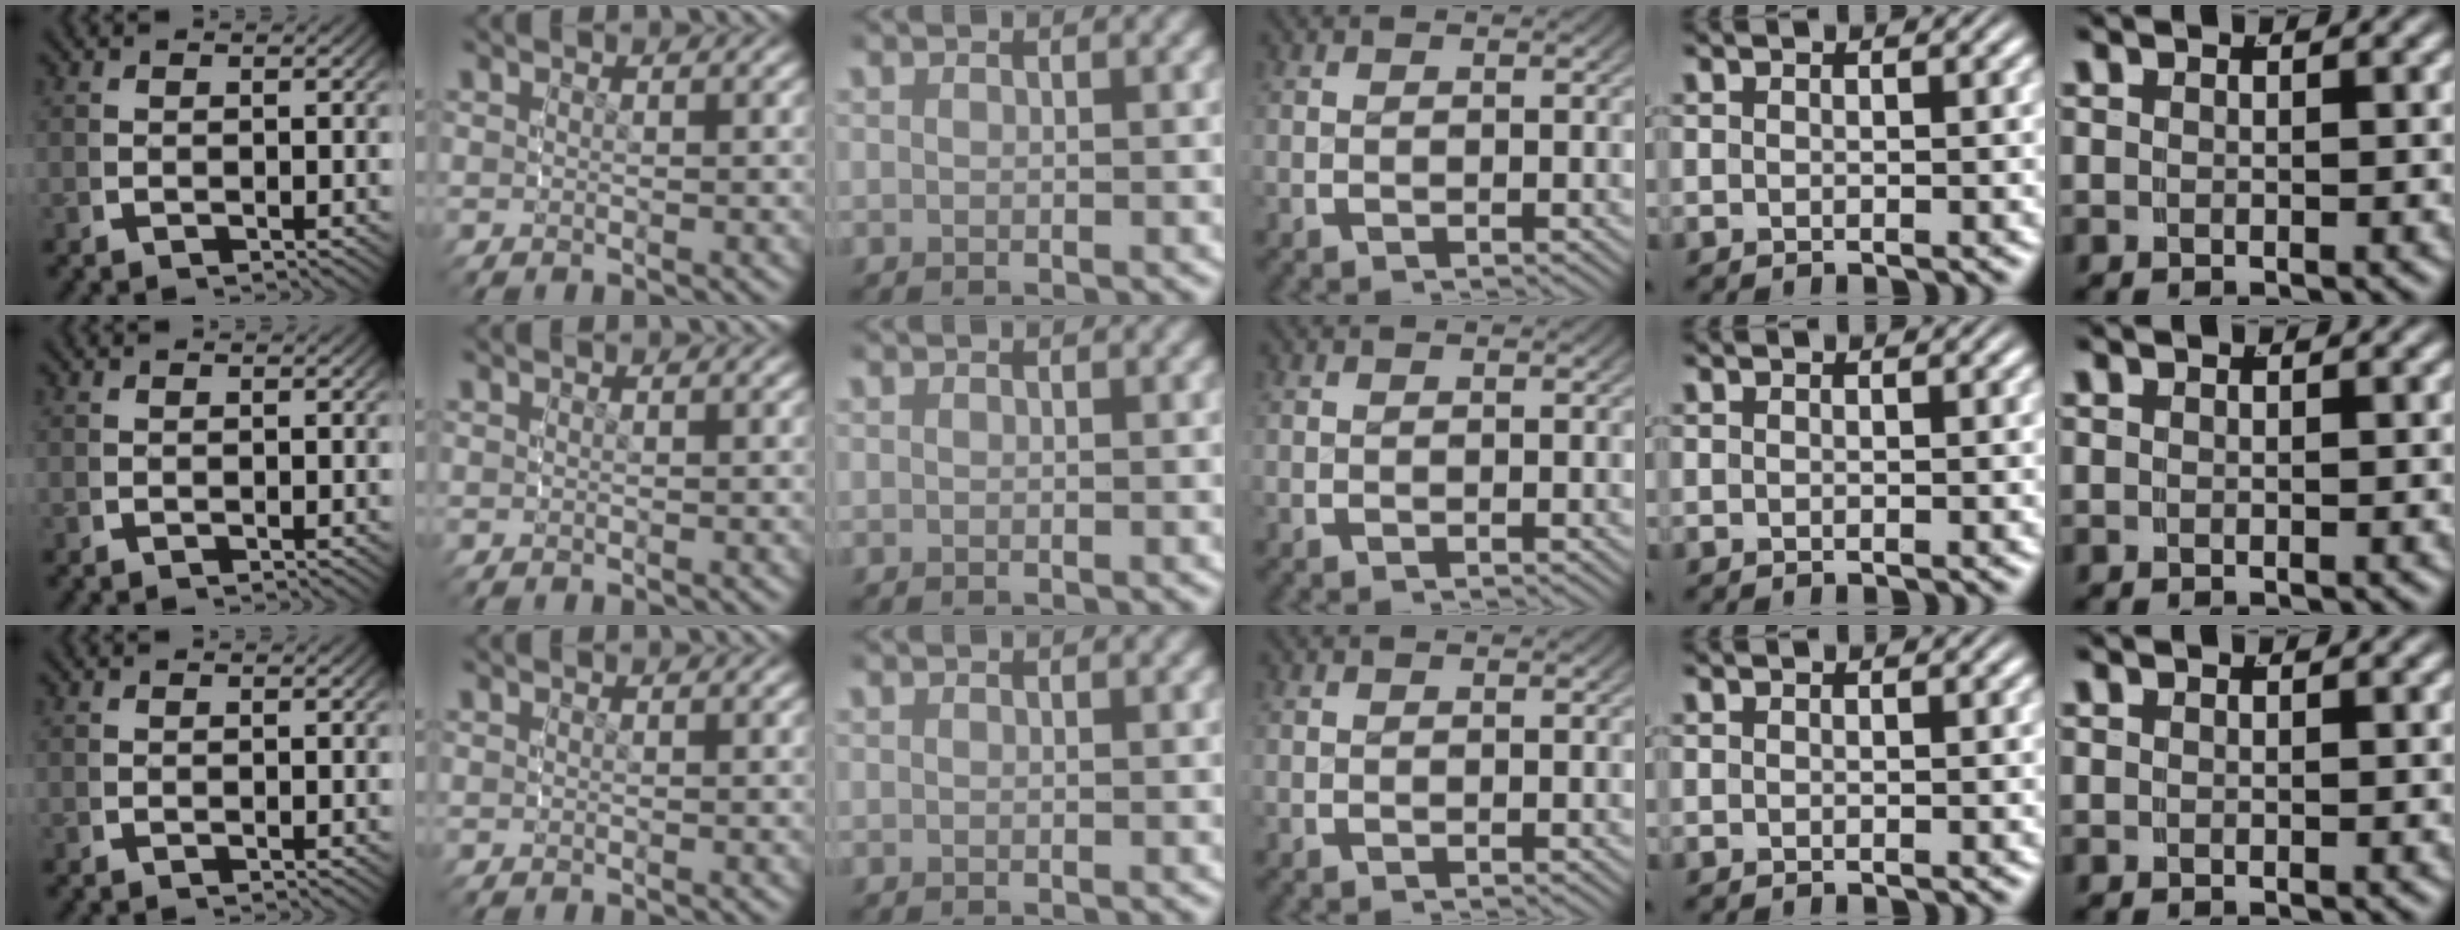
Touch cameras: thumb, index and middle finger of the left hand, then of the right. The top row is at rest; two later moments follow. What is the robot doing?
{"motion": "grasp_and_lifting", "object": "camera"}